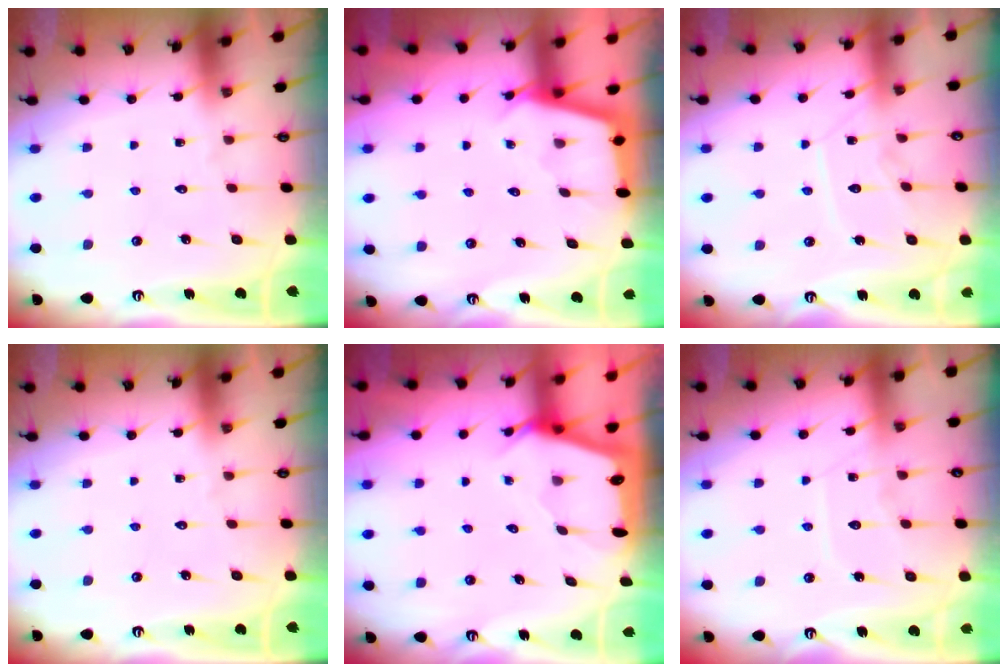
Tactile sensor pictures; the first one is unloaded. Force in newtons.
{"total": 3.0, "press": 3.0, "slide": 0.3}
{"total": 8.5, "press": 8.5, "slide": 0.2}
{"total": 0.0}
{"total": 2.3, "press": 2.3, "slide": 0.3}
{"total": 8.0, "press": 8.0, "slide": 0.9}